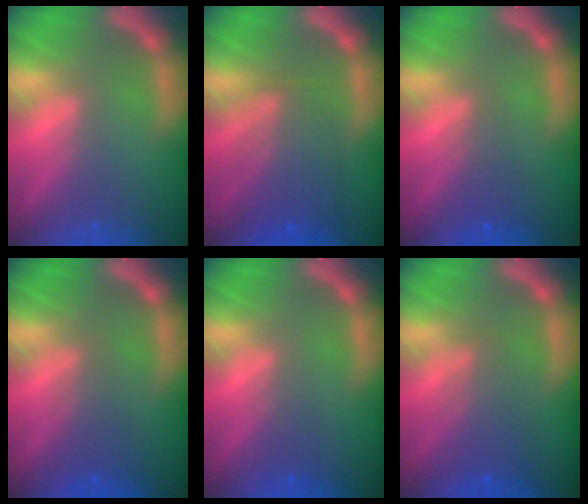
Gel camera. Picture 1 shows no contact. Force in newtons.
{"total": 6.1}
{"total": 2.0}
{"total": 2.5}
{"total": 1.4}
{"total": 3.6}